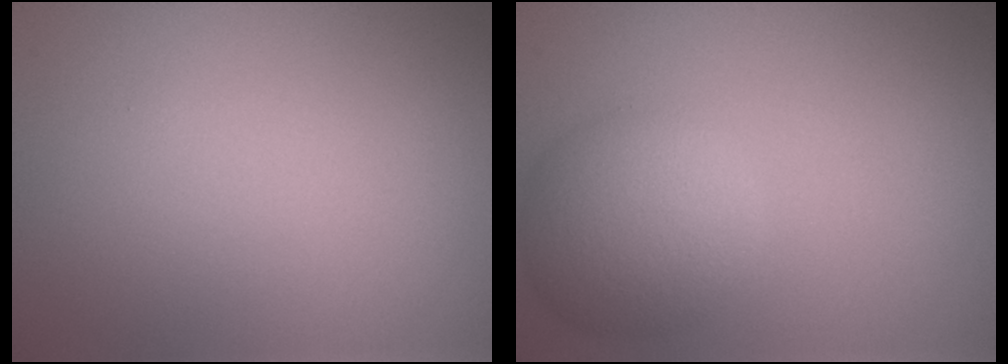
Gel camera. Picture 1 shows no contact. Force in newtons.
{"total": 5.2, "press": 5.2, "slide": 0.1}